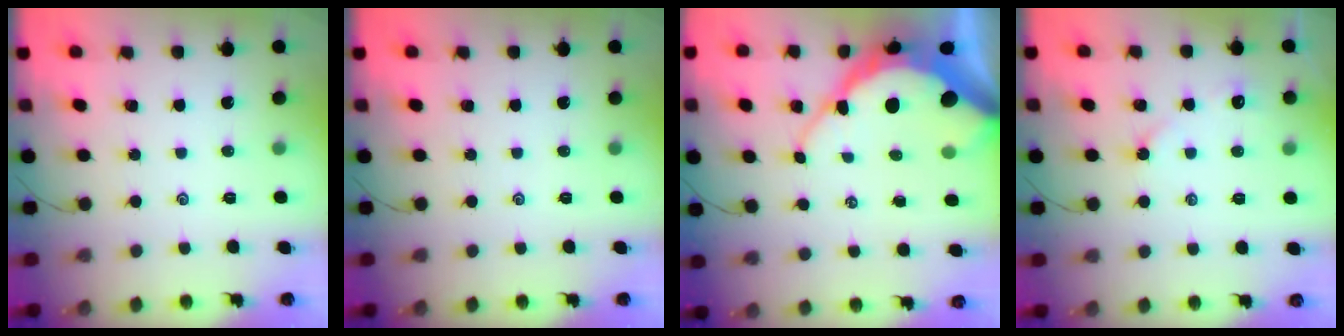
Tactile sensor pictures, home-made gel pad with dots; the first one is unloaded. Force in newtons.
{"total": 0.0}
{"total": 15.1, "press": 15.1, "slide": 1.2}
{"total": 2.9, "press": 2.9, "slide": 0.5}